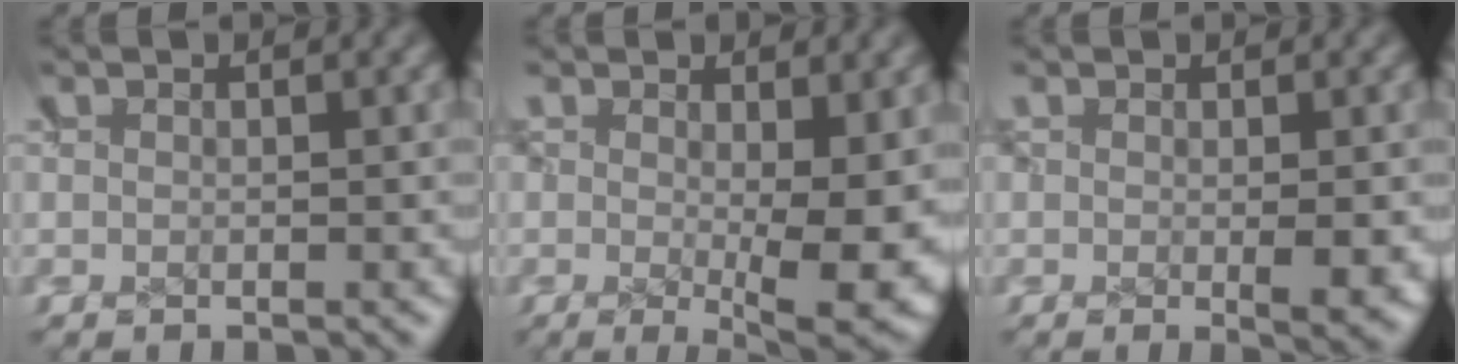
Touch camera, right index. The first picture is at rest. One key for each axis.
{"total": 5.2, "fx": -0.8, "fy": 1.6, "fz": 4.9, "tx": -0.049, "ty": -0.024, "tz": 0.003}
{"total": 1.4, "fx": 0.0, "fy": 0.3, "fz": 1.4, "tx": -0.016, "ty": -0.007, "tz": 0.006}